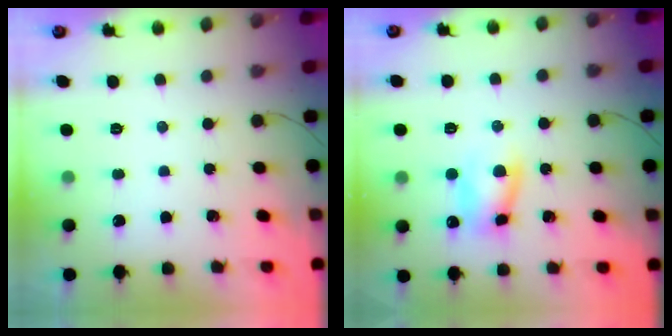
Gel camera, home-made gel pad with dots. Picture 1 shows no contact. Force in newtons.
{"total": 8.0, "press": 7.9, "slide": 1.1}